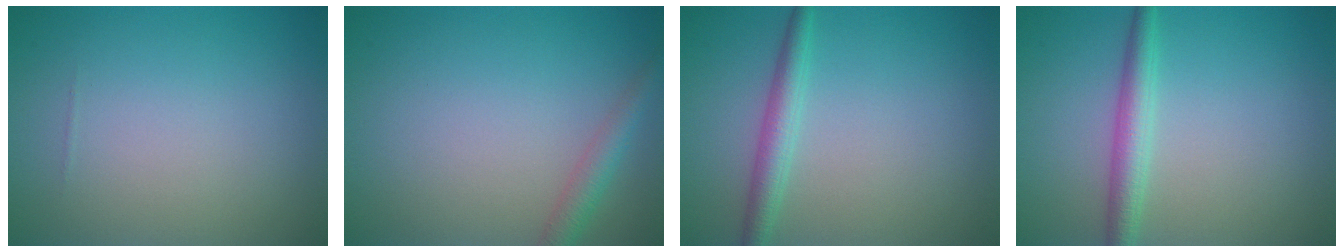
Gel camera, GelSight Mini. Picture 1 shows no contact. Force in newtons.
{"total": 2.2, "press": 2.2, "slide": 0.1}
{"total": 2.5, "press": 2.5, "slide": 0.0}
{"total": 2.8, "press": 2.8, "slide": 0.0}